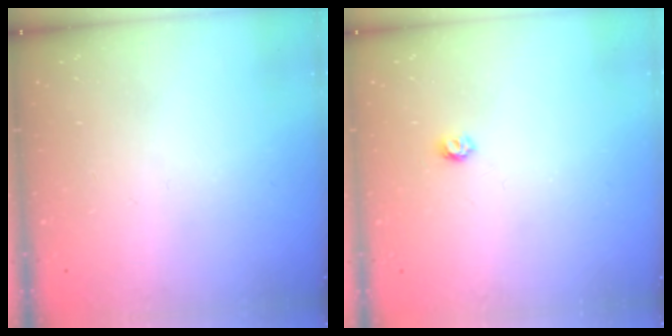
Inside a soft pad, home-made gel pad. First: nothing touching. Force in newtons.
{"total": 3.5, "press": 3.5, "slide": 0.3}